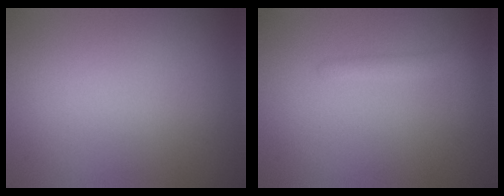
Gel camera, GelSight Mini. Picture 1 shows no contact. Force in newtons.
{"total": 1.5, "press": 1.5, "slide": 0.2}